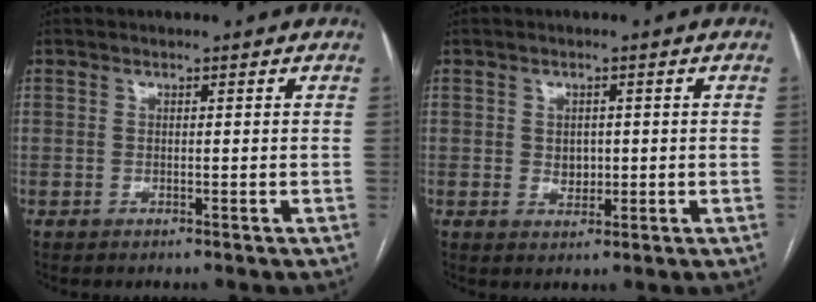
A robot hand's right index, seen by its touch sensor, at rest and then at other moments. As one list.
[{"total": 2.5, "force": [0.1, 2.0, 1.5], "torque": [-0.019, 0.001, 0.006]}]